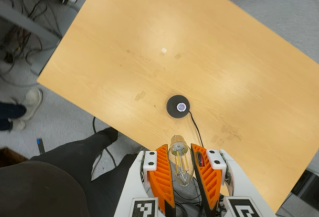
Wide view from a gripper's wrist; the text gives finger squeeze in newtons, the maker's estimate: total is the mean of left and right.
{"total": 10.2, "left": 10.1, "right": 10.3}